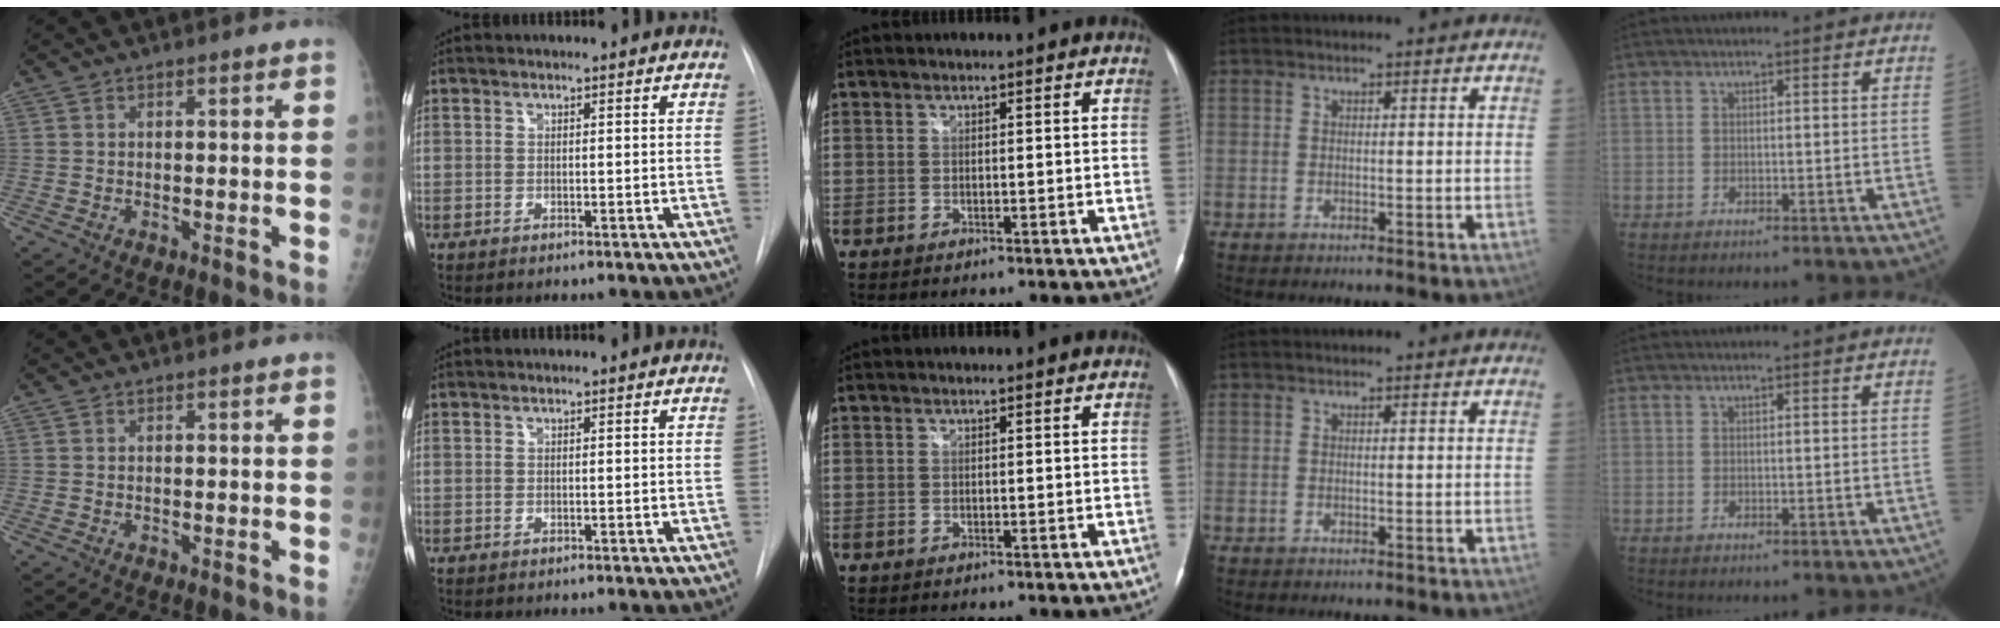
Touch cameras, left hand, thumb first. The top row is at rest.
{}